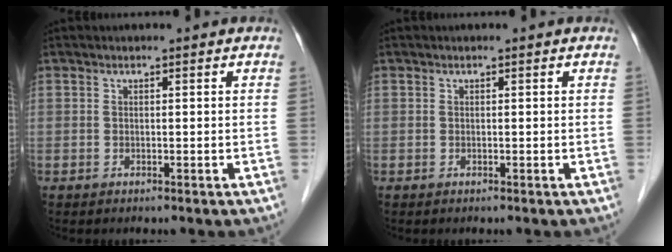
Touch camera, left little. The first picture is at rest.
{"total": 0.0}